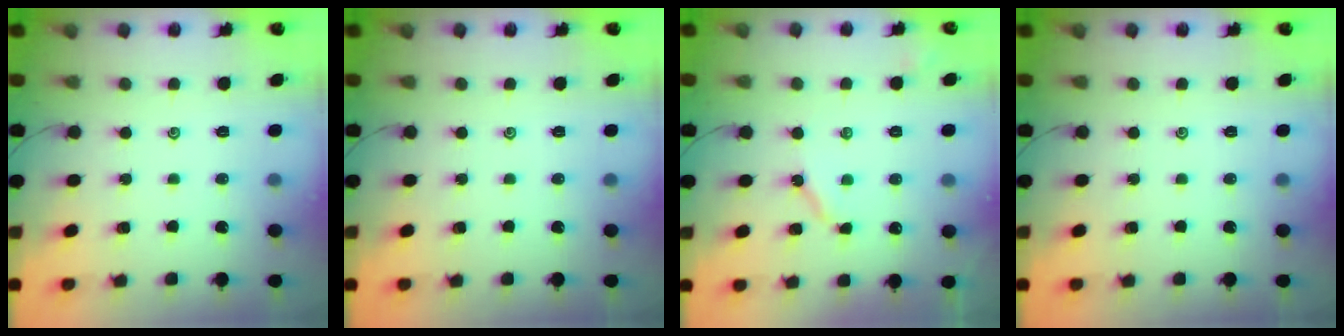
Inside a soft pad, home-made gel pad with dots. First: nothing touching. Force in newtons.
{"total": 0.0}
{"total": 4.7, "press": 4.7, "slide": 0.6}
{"total": 0.0}